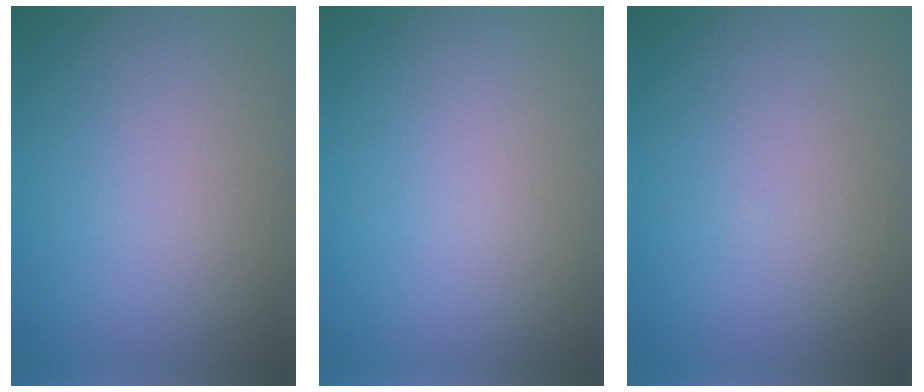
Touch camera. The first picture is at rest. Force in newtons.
{"total": 0.0}
{"total": 0.0}